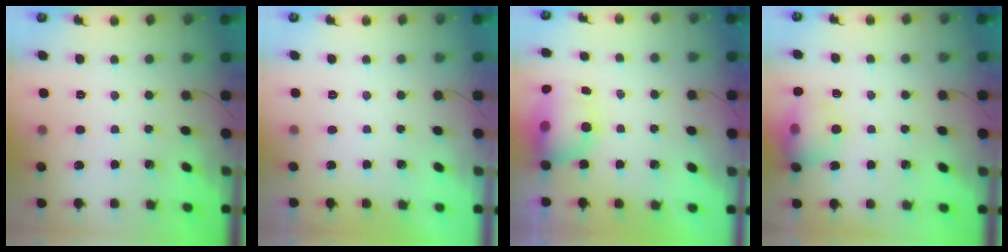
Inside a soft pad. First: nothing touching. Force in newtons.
{"total": 0.0}
{"total": 11.3, "press": 8.5, "slide": 7.5}
{"total": 12.7, "press": 12.5, "slide": 2.0}